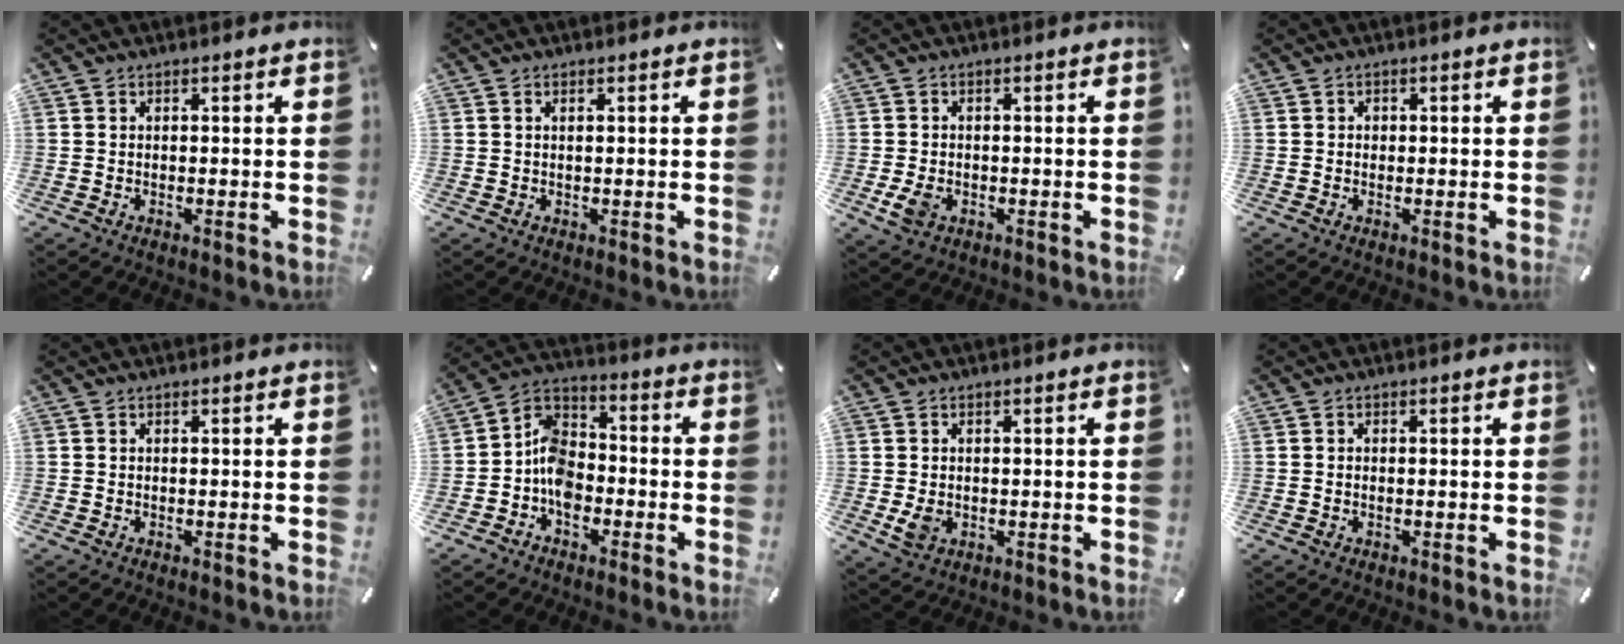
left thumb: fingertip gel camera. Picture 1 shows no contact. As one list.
[{"total": 1.0, "force": [0.3, 0.2, 0.9], "torque": [-0.018, -0.001, 0.005]}, {"total": 3.8, "force": [-1.1, 2.6, 2.5], "torque": [-0.062, -0.001, -0.022]}, {"total": 0.9, "force": [0.0, 0.8, 0.3], "torque": [0.001, 0.001, -0.003]}, {"total": 0.0}, {"total": 9.1, "force": [-4.0, 6.8, 4.6], "torque": [-0.111, 0.021, -0.080]}, {"total": 3.2, "force": [-0.3, 2.3, 2.2], "torque": [-0.053, -0.007, -0.012]}, {"total": 0.7, "force": [-0.1, 0.3, 0.6], "torque": [-0.012, 0.000, -0.003]}]